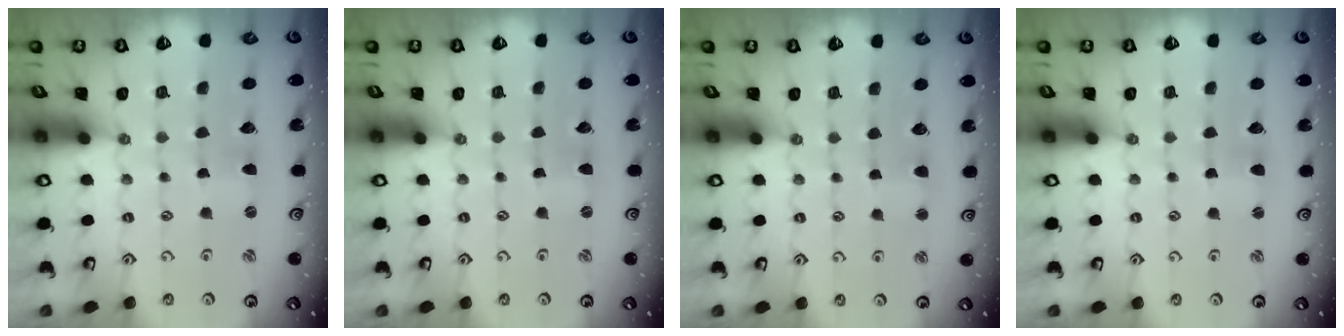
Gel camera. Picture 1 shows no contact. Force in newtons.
{"total": 0.0}
{"total": 2.2, "press": 2.2, "slide": 0.2}
{"total": 1.1, "press": 1.1, "slide": 0.2}